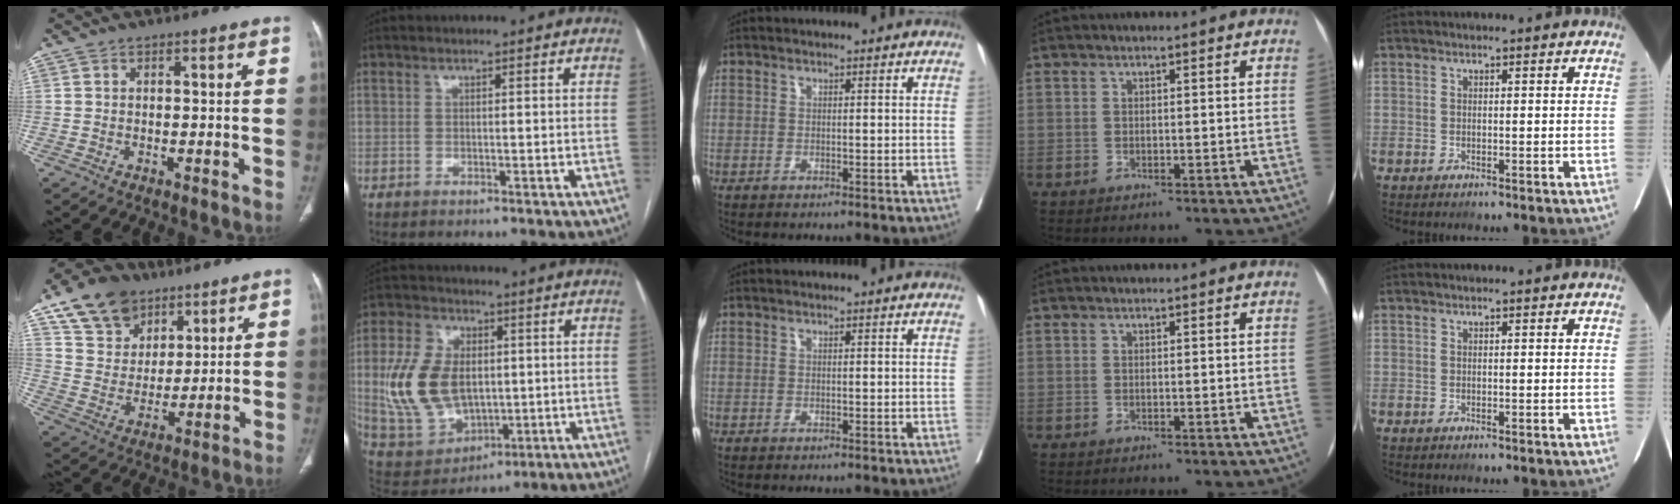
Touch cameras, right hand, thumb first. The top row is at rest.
{"thumb": {"total": 14.6, "force": [8.8, 10.2, 5.6], "torque": [-0.071, -0.022, 0.166]}, "index": {"total": 15.6, "force": [0.7, 10.3, 11.7], "torque": [-0.257, 0.018, 0.033]}}